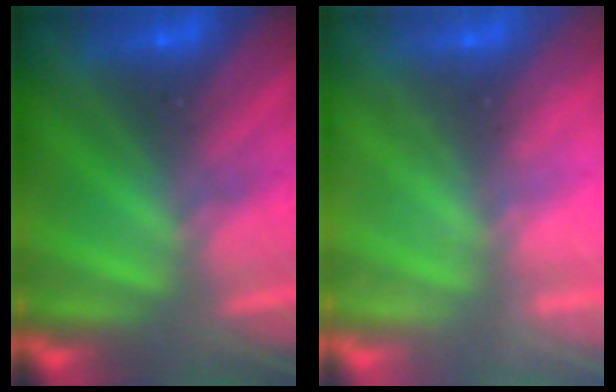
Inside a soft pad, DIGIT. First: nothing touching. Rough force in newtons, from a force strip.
{"total": 2.1}